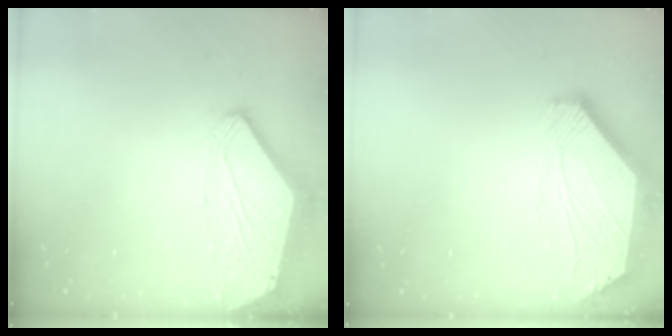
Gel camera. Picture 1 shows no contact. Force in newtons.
{"total": 2.5, "press": 2.4, "slide": 0.6}